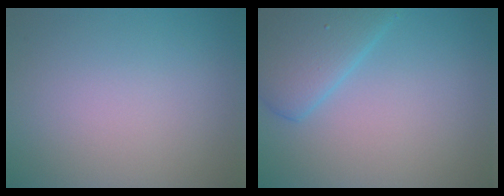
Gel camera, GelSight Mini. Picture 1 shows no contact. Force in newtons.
{"total": 5.2, "press": 5.2, "slide": 0.3}